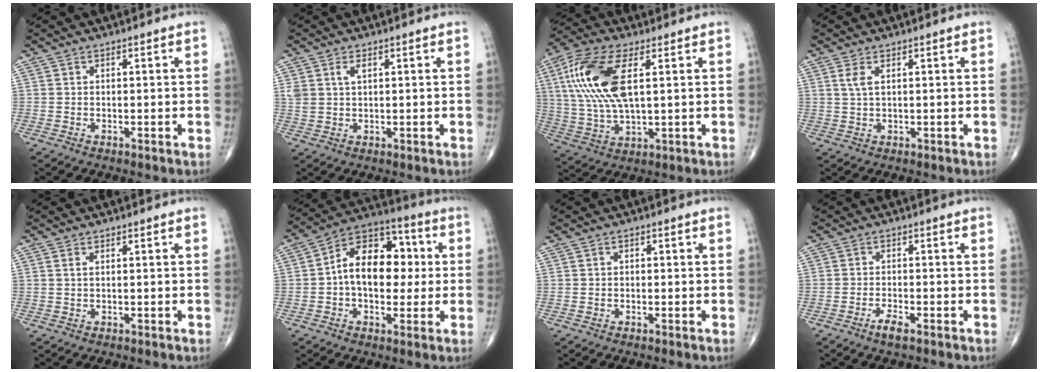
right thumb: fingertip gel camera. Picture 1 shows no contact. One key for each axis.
{"total": 2.9, "fx": 1.3, "fy": 1.6, "fz": 2.1, "tx": -0.043, "ty": 0.001, "tz": 0.030}
{"total": 16.4, "fx": 4.2, "fy": 7.0, "fz": 14.3, "tx": -0.312, "ty": 0.001, "tz": 0.081}
{"total": 2.5, "fx": 1.0, "fy": 1.0, "fz": 2.0, "tx": -0.047, "ty": 0.003, "tz": 0.025}
{"total": 0.8, "fx": 0.3, "fy": 0.4, "fz": 0.7, "tx": -0.017, "ty": 0.006, "tz": 0.008}
{"total": 15.5, "fx": 0.7, "fy": 10.0, "fz": 11.8, "tx": -0.147, "ty": 0.035, "tz": 0.001}
{"total": 0.6, "fx": -0.1, "fy": 0.5, "fz": 0.3, "tx": 0.000, "ty": 0.002, "tz": -0.005}
{"total": 2.5, "fx": -1.7, "fy": 0.6, "fz": 1.8, "tx": -0.038, "ty": 0.007, "tz": -0.033}